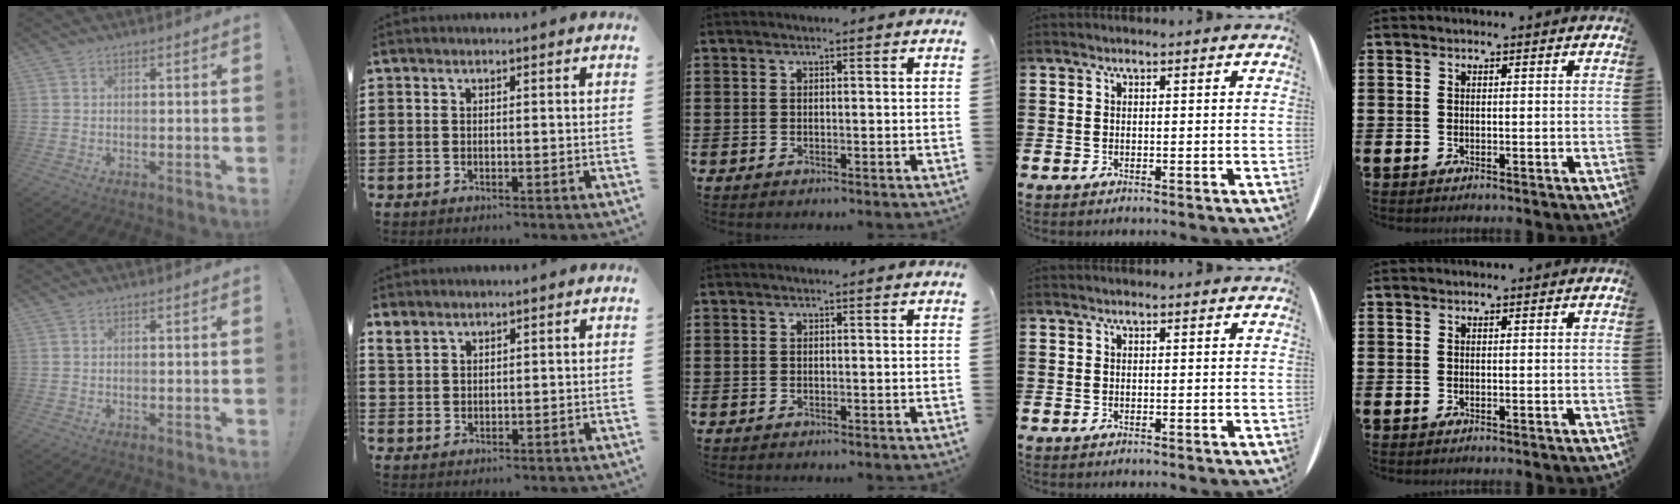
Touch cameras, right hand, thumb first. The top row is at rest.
{"index": {"total": 2.4, "force": [2.1, 1.1, 0.6], "torque": [-0.017, 0.003, 0.043]}}